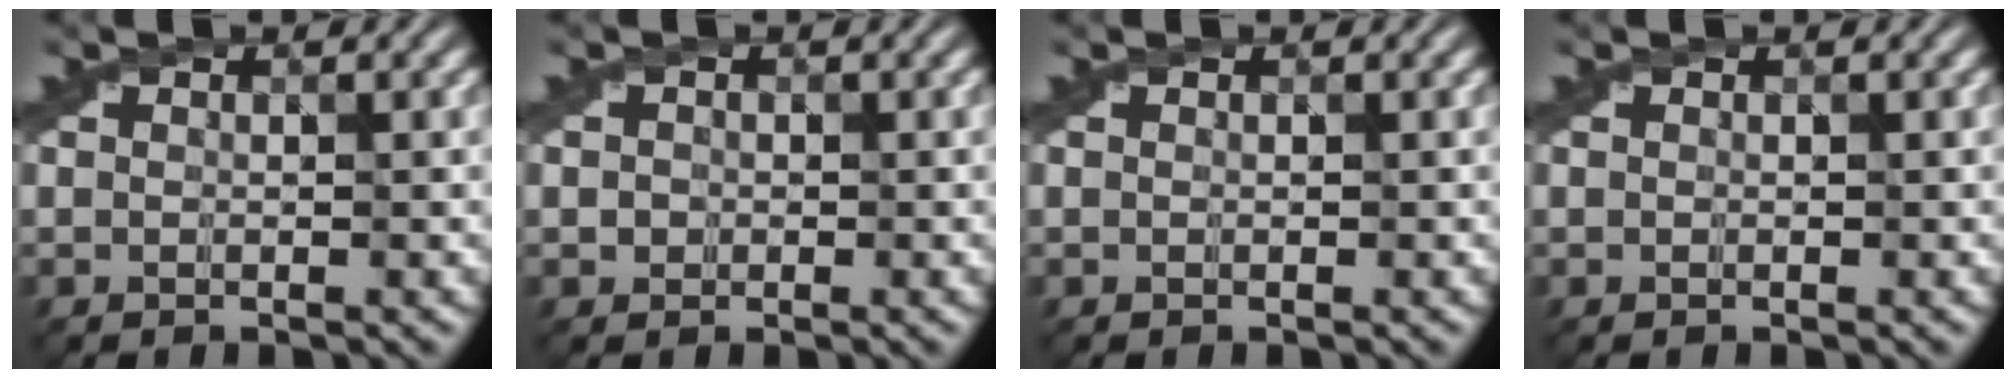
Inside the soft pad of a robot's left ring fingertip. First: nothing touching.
{"total": 0.7, "force": [-0.1, 0.7, 0.0], "torque": [0.006, -0.002, -0.005]}
{"total": 0.0}
{"total": 0.0}